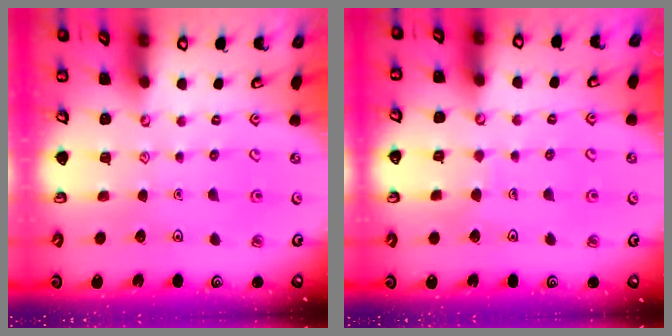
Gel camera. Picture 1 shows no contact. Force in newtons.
{"total": 2.7, "press": 2.7, "slide": 0.1}